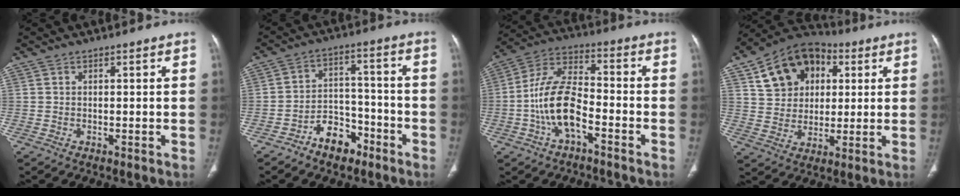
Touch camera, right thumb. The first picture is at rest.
{"total": 8.0, "force": [-5.4, 4.9, 3.3], "torque": [-0.030, 0.058, -0.091]}
{"total": 12.0, "force": [-4.2, 6.0, 9.5], "torque": [-0.184, 0.045, -0.083]}
{"total": 15.9, "force": [5.7, 12.1, 8.7], "torque": [-0.115, 0.007, 0.092]}